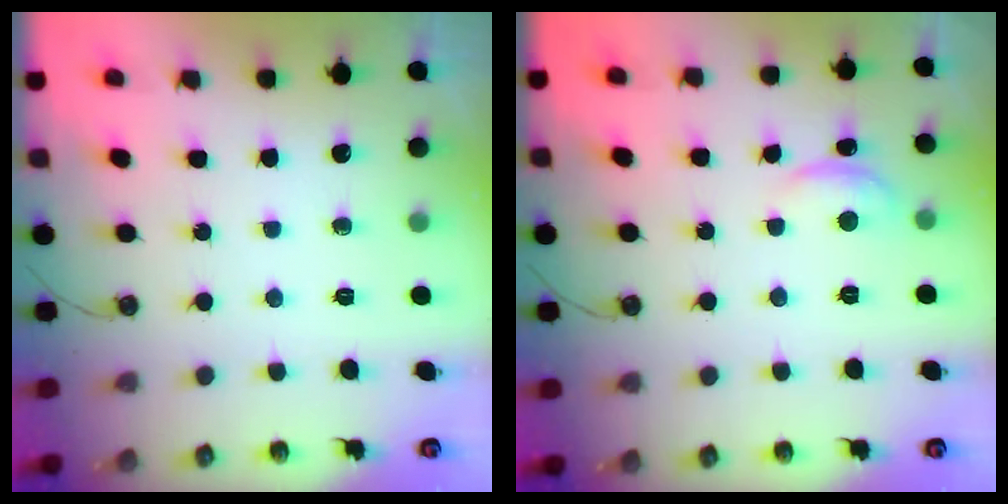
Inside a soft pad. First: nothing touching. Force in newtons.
{"total": 0.6, "press": 0.2, "slide": 0.6}